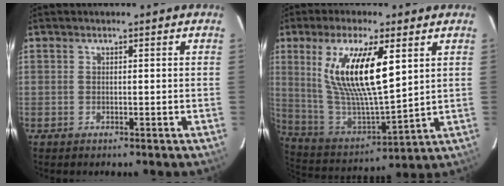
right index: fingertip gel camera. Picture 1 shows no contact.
{"total": 18.0, "force": [6.4, 5.3, 16.0], "torque": [-0.305, -0.005, 0.134]}